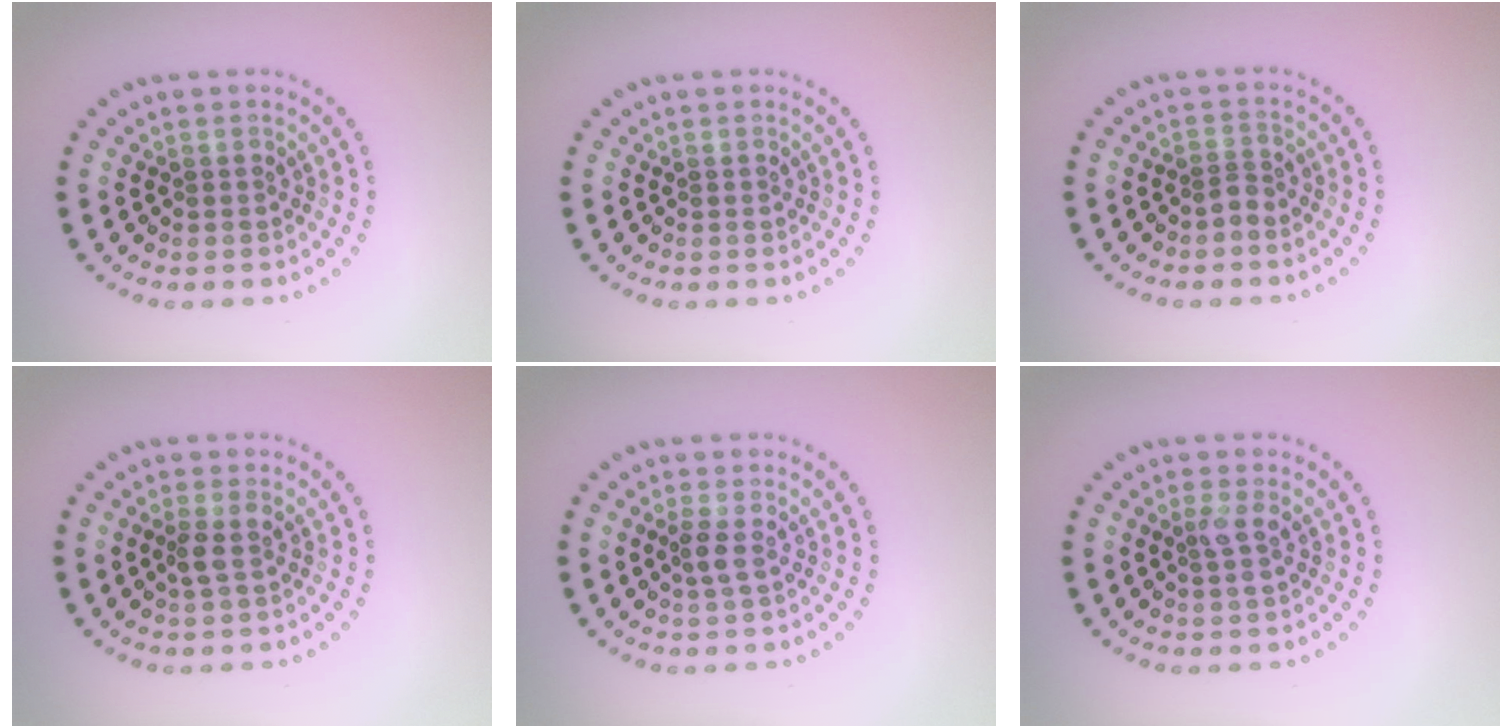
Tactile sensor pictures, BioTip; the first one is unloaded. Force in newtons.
{"total": 0.0}
{"total": 1.1, "press": 0.8, "slide": 0.8}
{"total": 1.1, "press": 1.0, "slide": 0.5}
{"total": 1.2, "press": 1.0, "slide": 0.7}
{"total": 1.4, "press": 1.3, "slide": 0.5}